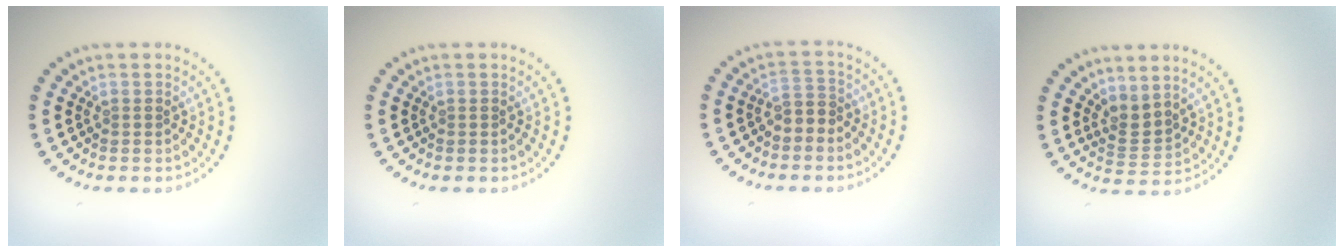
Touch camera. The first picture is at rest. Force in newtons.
{"total": 0.0}
{"total": 1.7, "press": 1.5, "slide": 0.8}
{"total": 2.3, "press": 1.5, "slide": 1.8}